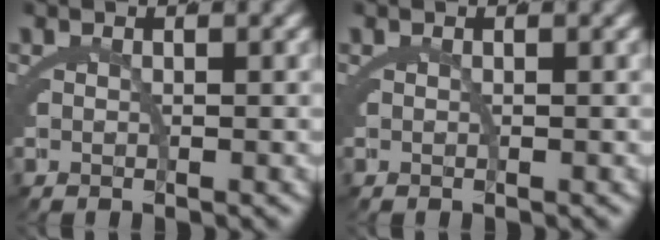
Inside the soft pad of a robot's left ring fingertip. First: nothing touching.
{"total": 0.0}